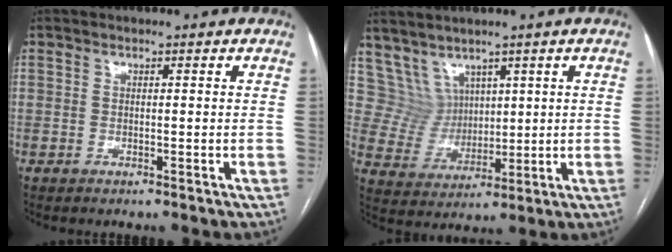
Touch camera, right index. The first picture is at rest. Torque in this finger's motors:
{"motor_torque": [-0.09, 0.11, 0.00, 0.00]}